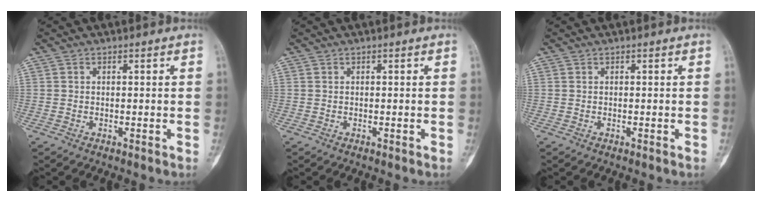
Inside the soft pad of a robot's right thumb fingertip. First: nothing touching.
{"total": 0.0}
{"total": 0.0}